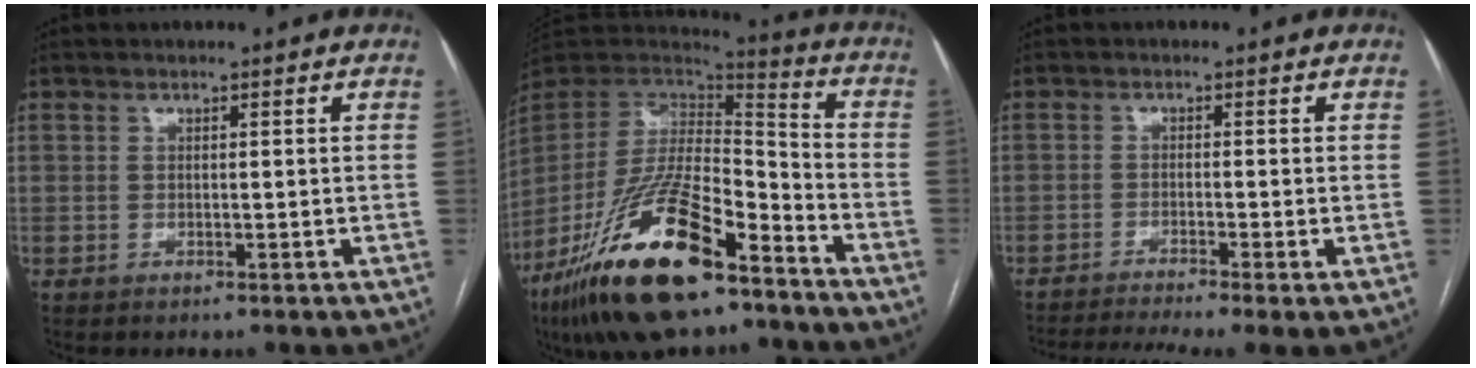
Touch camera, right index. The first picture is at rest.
{"total": 24.6, "force": [-15.6, 7.3, 17.6], "torque": [-0.343, -0.025, -0.273]}
{"total": 9.1, "force": [-7.0, -0.1, 5.8], "torque": [-0.088, -0.011, -0.110]}